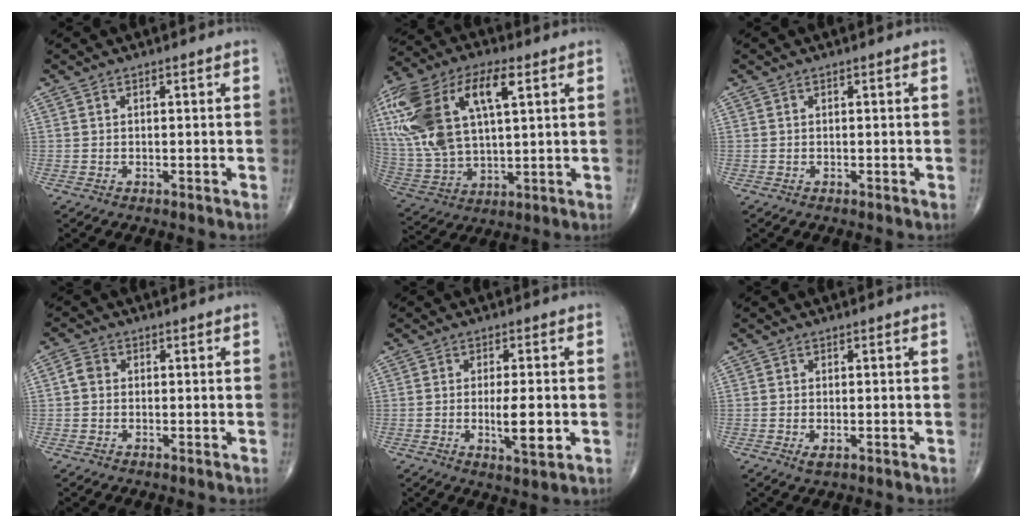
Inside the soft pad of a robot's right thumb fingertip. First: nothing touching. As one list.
[{"total": 24.6, "force": [7.9, 12.0, 19.9], "torque": [-0.434, 0.010, 0.148]}, {"total": 0.0}, {"total": 2.4, "force": [0.0, 2.0, 1.3], "torque": [-0.021, 0.009, -0.005]}, {"total": 6.5, "force": [-1.0, 1.9, 6.2], "torque": [-0.098, -0.012, -0.015]}, {"total": 1.5, "force": [-0.5, 0.6, 1.3], "torque": [-0.026, -0.006, -0.008]}]